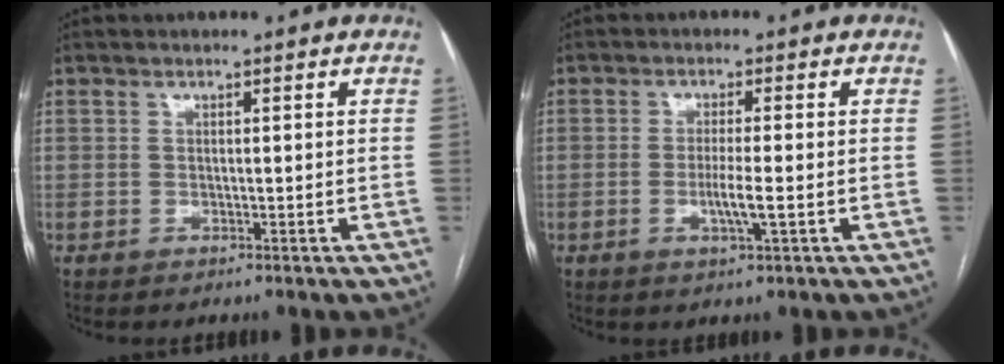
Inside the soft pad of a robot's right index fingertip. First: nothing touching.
{"total": 3.7, "force": [-0.9, -0.3, 3.6], "torque": [-0.072, -0.008, -0.017]}